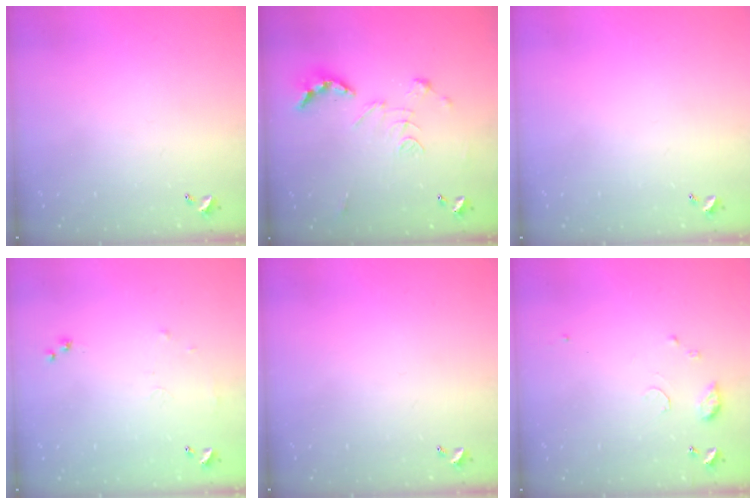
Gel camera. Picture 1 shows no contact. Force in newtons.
{"total": 2.5, "press": 2.0, "slide": 1.5}
{"total": 0.0}
{"total": 6.0, "press": 5.9, "slide": 1.0}
{"total": 0.0}
{"total": 7.9, "press": 7.8, "slide": 0.8}